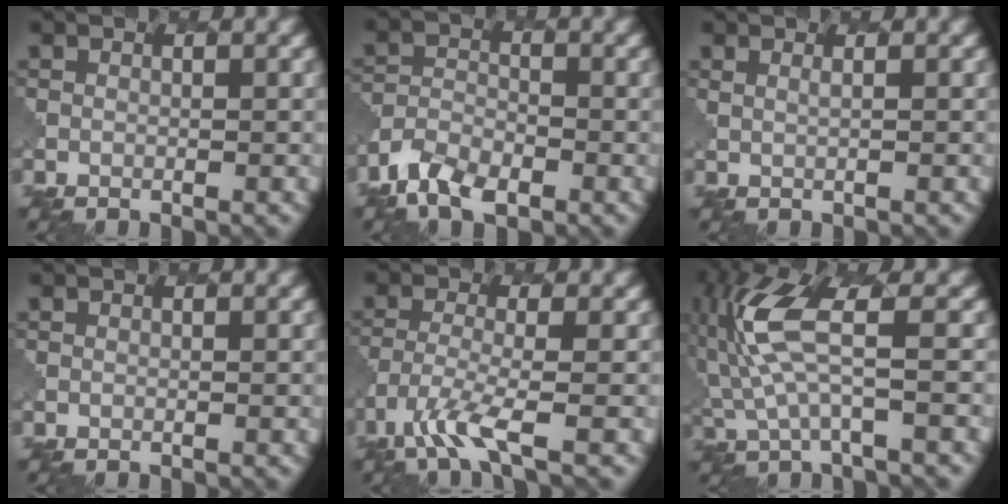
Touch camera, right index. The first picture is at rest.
{"total": 4.8, "force": [-3.5, 2.3, 2.3], "torque": [-0.046, -0.007, -0.072]}
{"total": 1.2, "force": [0.9, 0.4, 0.7], "torque": [-0.008, -0.003, 0.010]}
{"total": 0.0}
{"total": 4.1, "force": [-2.5, 0.7, 3.2], "torque": [-0.071, -0.013, -0.056]}
{"total": 6.3, "force": [0.5, 1.8, 6.0], "torque": [-0.147, 0.010, 0.012]}